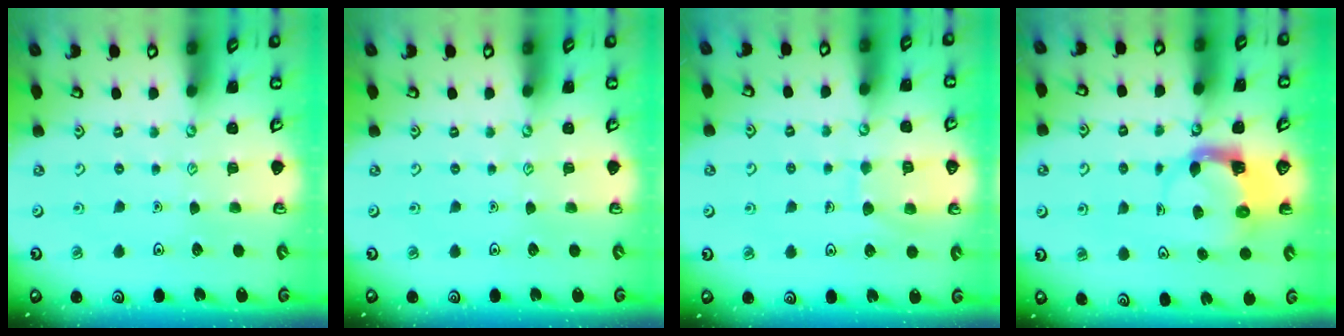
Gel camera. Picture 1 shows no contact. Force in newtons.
{"total": 0.0}
{"total": 7.5, "press": 7.5, "slide": 0.7}
{"total": 3.9, "press": 3.8, "slide": 0.6}